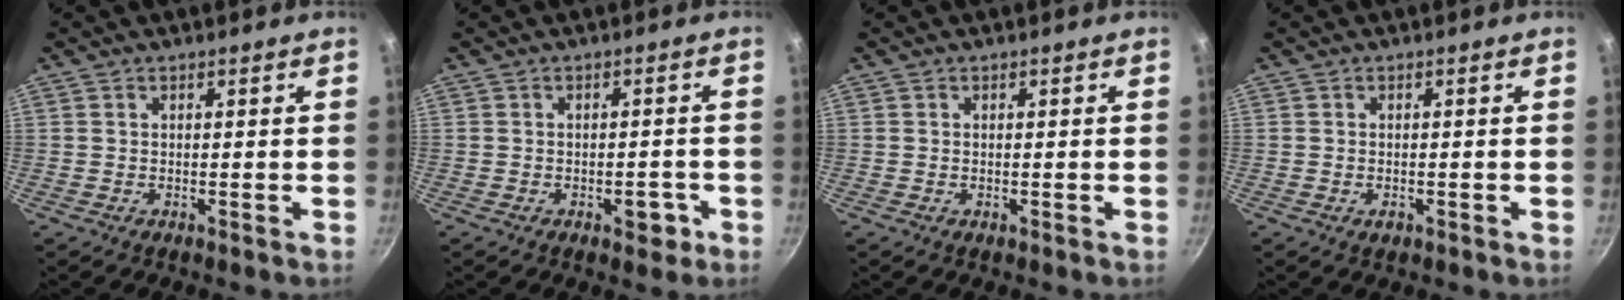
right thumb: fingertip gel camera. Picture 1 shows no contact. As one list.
[{"total": 3.7, "force": [-1.6, 2.1, 2.6], "torque": [-0.012, 0.016, -0.019]}, {"total": 0.0}, {"total": 1.4, "force": [-0.6, 0.9, 0.9], "torque": [-0.015, 0.001, -0.010]}]